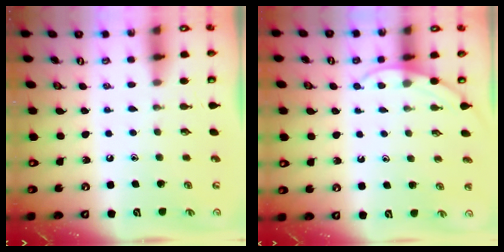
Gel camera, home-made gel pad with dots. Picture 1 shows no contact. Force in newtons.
{"total": 4.6, "press": 4.6, "slide": 0.5}